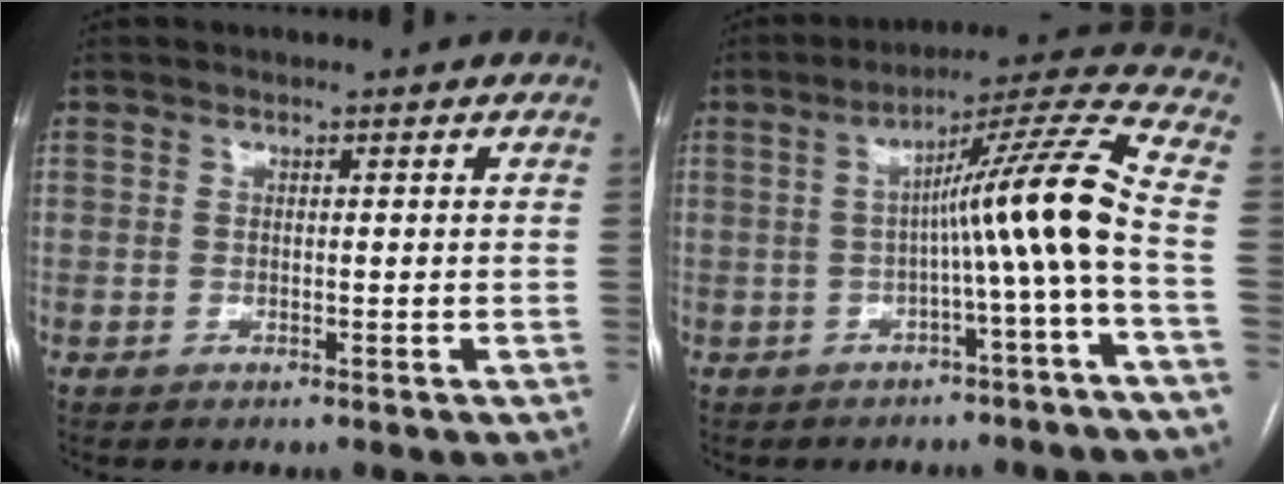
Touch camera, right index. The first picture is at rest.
{"total": 11.2, "force": [-2.0, -1.9, 10.8], "torque": [-0.154, 0.025, -0.032]}